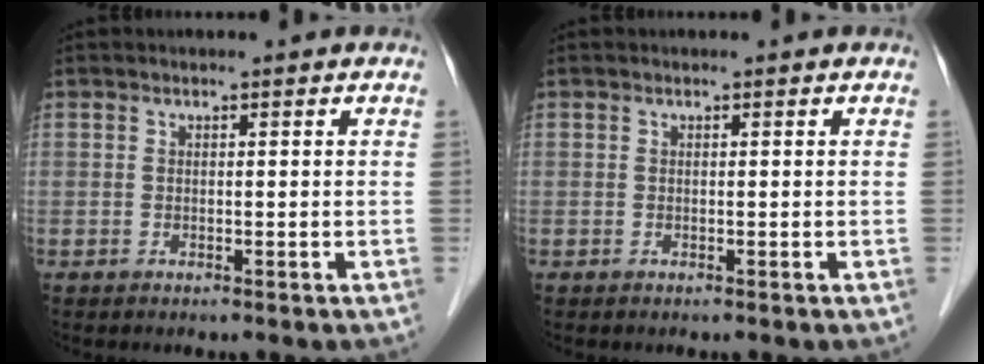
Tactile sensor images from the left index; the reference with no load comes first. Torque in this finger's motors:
{"motor_torque": [0.00, 0.00, 0.00, 0.00]}